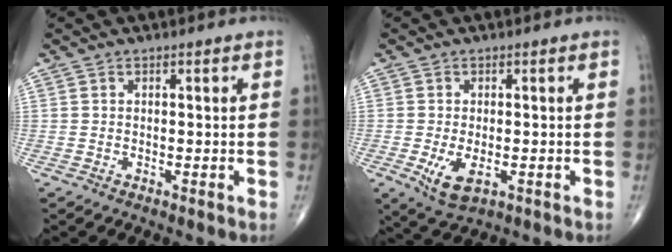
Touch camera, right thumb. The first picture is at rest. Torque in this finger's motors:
{"motor_torque": [-0.22, 0.42, 0.55, 0.01, 0.16]}